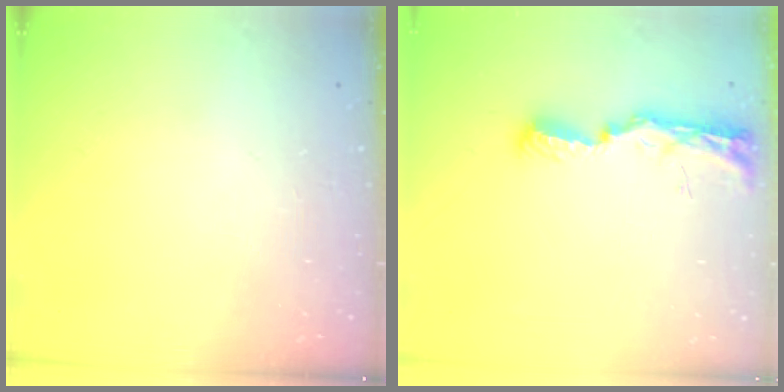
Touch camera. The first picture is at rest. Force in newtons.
{"total": 11.2, "press": 9.8, "slide": 5.4}